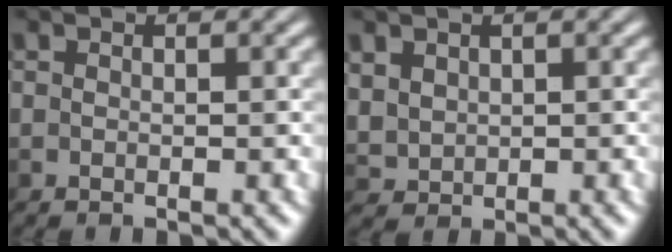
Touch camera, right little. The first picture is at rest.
{"total": 2.2, "force": [1.0, 1.8, 0.8], "torque": [-0.039, -0.003, 0.026]}